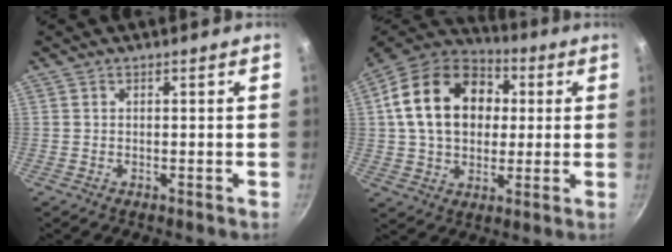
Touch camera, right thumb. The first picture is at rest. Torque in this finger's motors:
{"motor_torque": [0.40, 4.07, 1.05, -0.89, 0.60]}